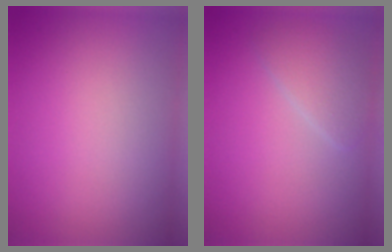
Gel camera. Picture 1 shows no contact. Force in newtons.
{"total": 2.4, "press": 2.4, "slide": 0.1}